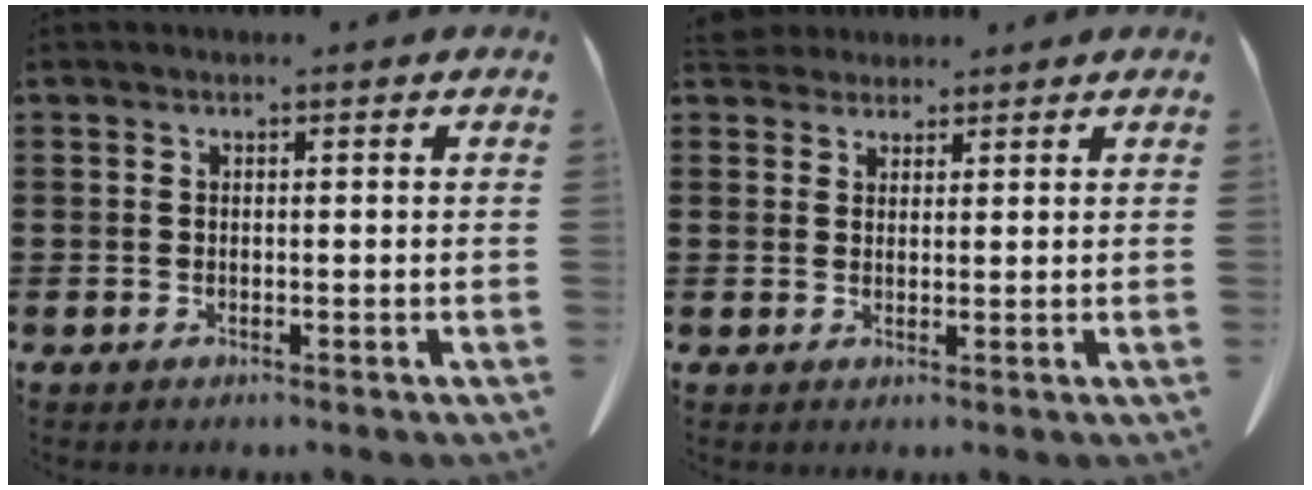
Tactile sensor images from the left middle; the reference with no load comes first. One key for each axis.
{"total": 3.0, "fx": 2.9, "fy": 0.9, "fz": 0.4, "tx": -0.016, "ty": -0.001, "tz": 0.057}